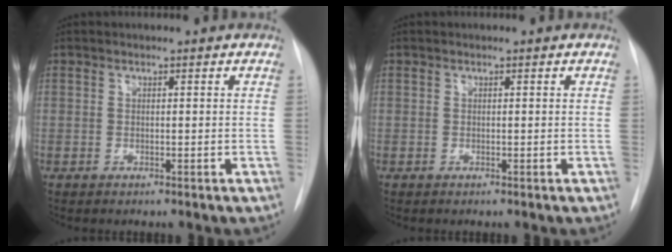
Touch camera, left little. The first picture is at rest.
{"total": 0.0}